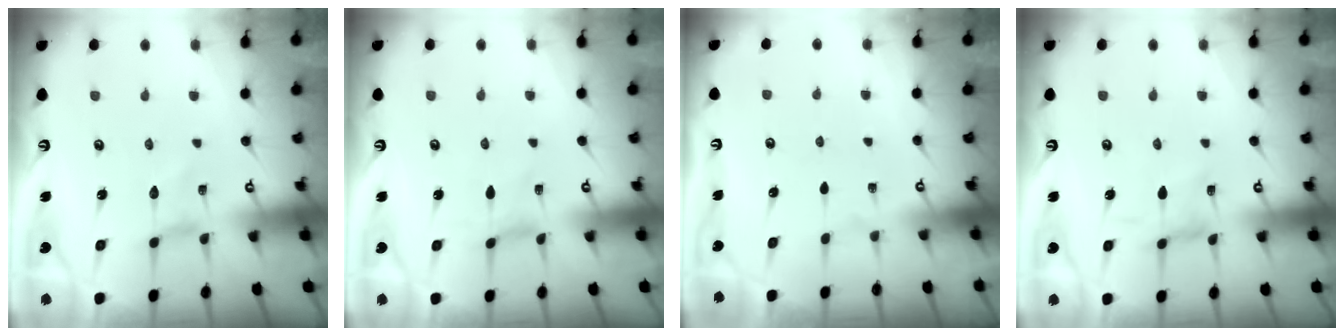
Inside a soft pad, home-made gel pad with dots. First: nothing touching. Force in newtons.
{"total": 0.0}
{"total": 0.0}
{"total": 0.9, "press": 0.9, "slide": 0.3}